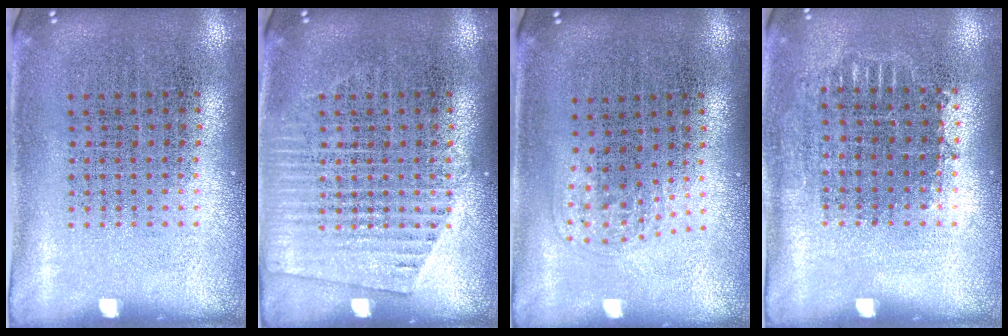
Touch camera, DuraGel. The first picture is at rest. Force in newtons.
{"total": 1.7, "press": 1.6, "slide": 0.3}
{"total": 1.0, "press": 0.6, "slide": 0.8}
{"total": 0.7, "press": 0.7, "slide": 0.4}